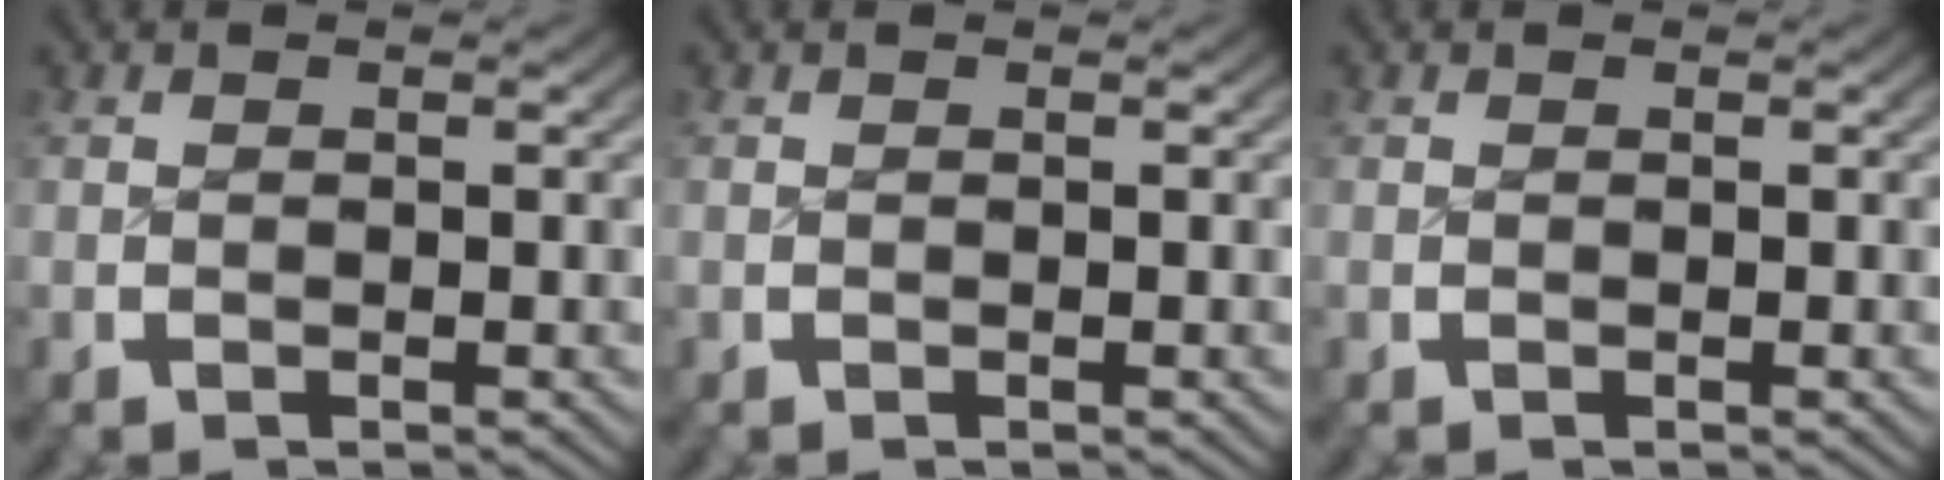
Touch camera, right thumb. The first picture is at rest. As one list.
[{"total": 0.0}, {"total": 0.0}]